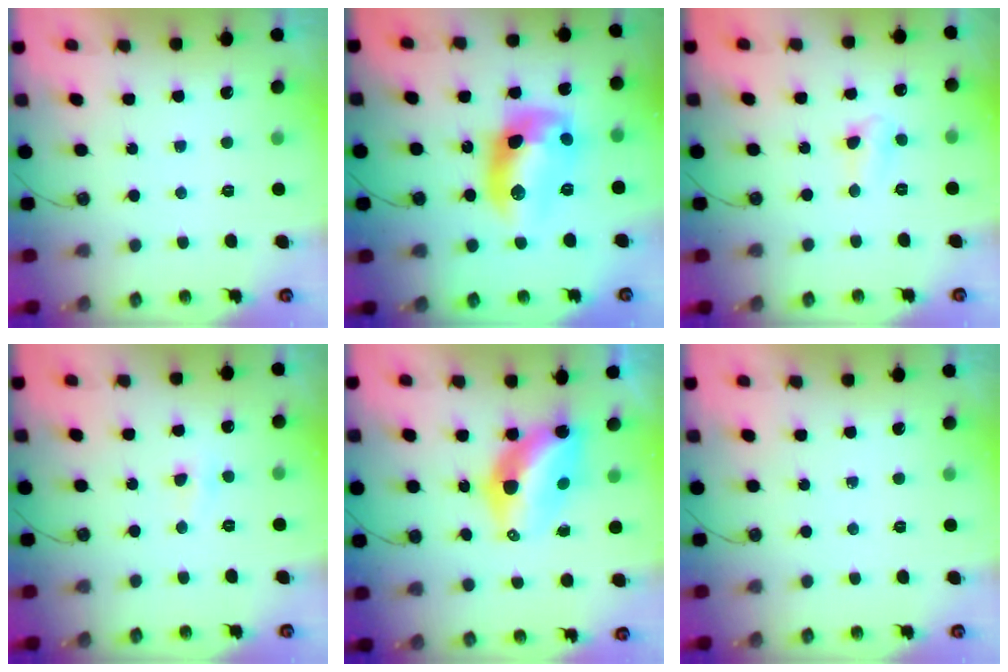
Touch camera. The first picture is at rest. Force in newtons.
{"total": 13.6, "press": 13.6, "slide": 0.9}
{"total": 3.8, "press": 3.7, "slide": 0.6}
{"total": 3.7, "press": 3.6, "slide": 0.6}
{"total": 9.5, "press": 9.4, "slide": 0.8}
{"total": 0.0}